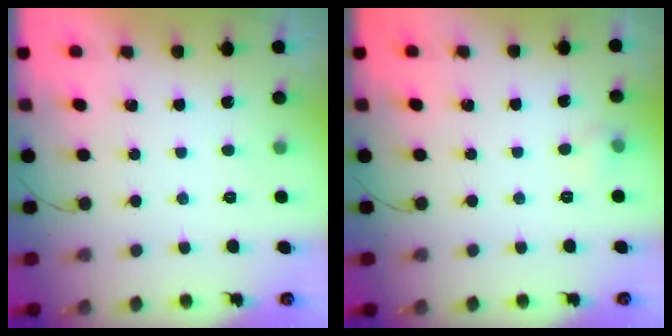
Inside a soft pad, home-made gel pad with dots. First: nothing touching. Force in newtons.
{"total": 3.9, "press": 3.5, "slide": 1.6}